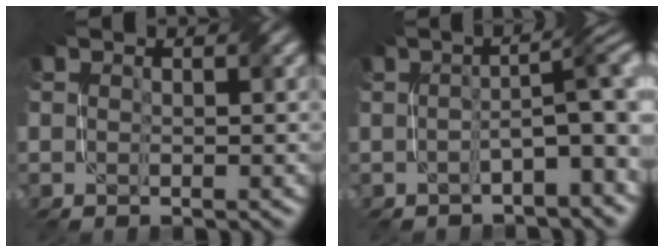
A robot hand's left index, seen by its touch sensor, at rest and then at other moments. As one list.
[{"total": 5.0, "force": [-0.9, 1.2, 4.8], "torque": [-0.065, 0.012, -0.018]}]